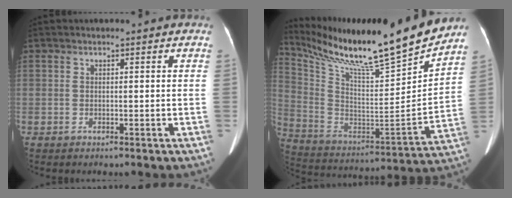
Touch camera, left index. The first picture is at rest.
{"total": 26.9, "force": [23.1, 1.6, 13.7], "torque": [-0.265, -0.054, 0.368]}